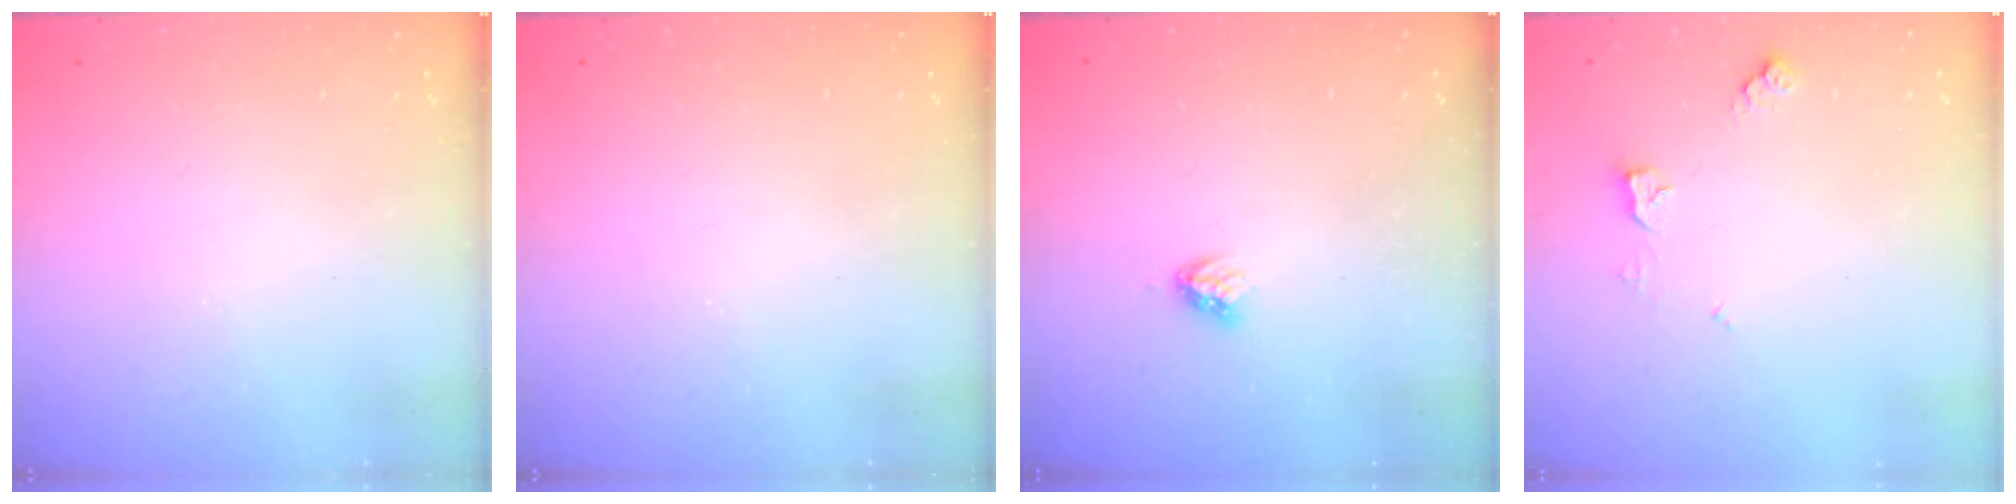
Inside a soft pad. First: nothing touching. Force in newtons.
{"total": 0.0}
{"total": 3.1, "press": 3.1, "slide": 0.3}
{"total": 5.7, "press": 5.6, "slide": 0.9}